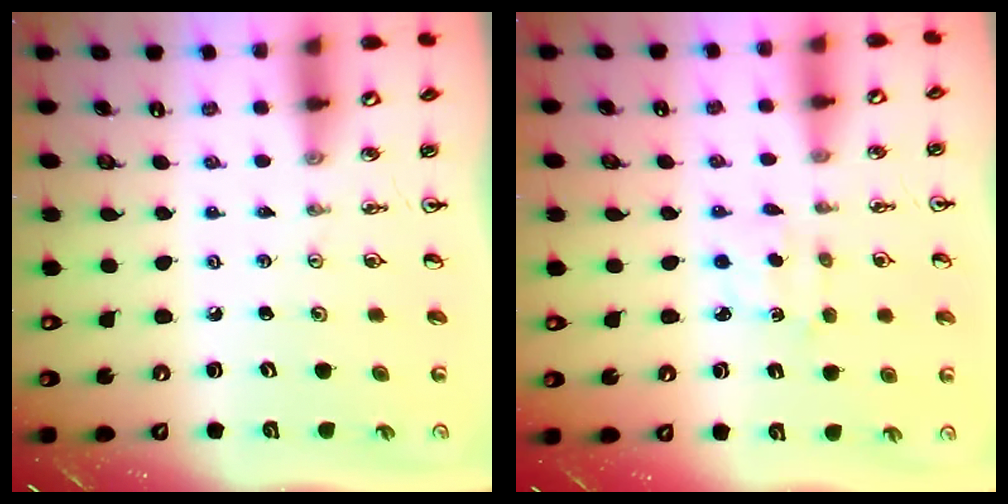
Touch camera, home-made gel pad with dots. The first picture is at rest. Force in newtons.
{"total": 3.0, "press": 3.0, "slide": 0.4}